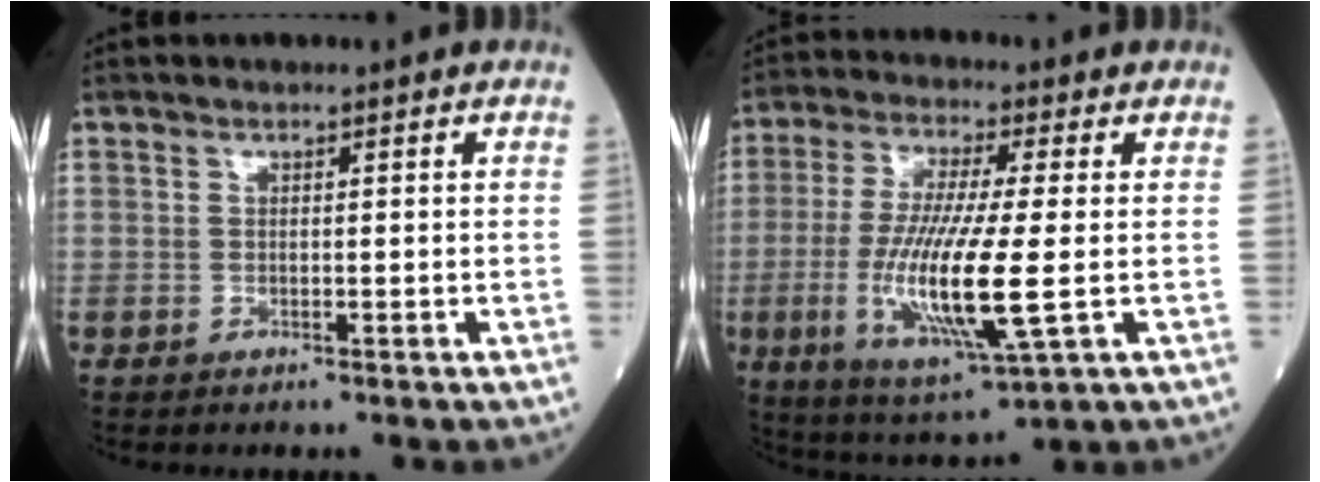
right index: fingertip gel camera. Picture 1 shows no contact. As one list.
[{"total": 15.5, "force": [-2.5, 1.9, 15.1], "torque": [-0.313, -0.031, -0.043]}]